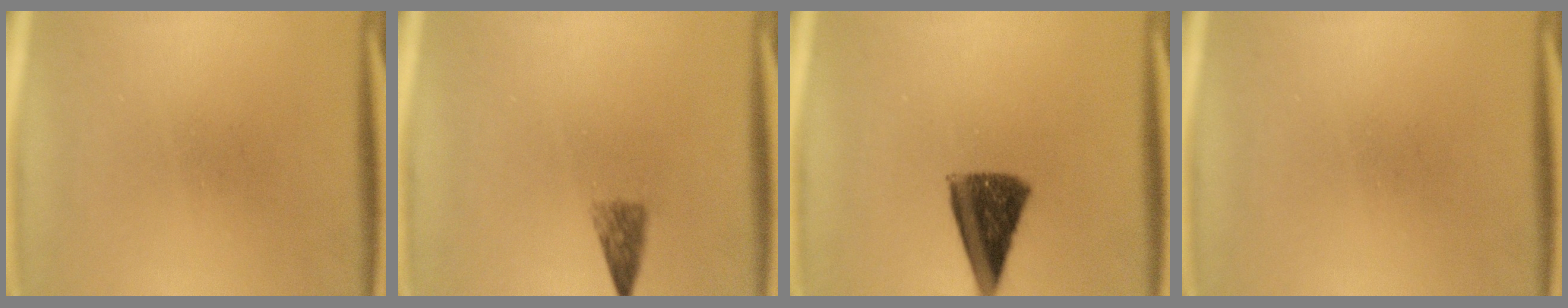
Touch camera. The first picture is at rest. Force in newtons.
{"total": 2.4}
{"total": 10.0}
{"total": 0.0}